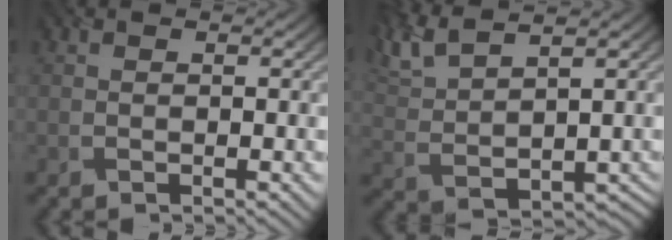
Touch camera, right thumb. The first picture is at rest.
{"total": 7.6, "force": [5.6, 2.2, 4.6], "torque": [-0.114, 0.018, 0.118]}